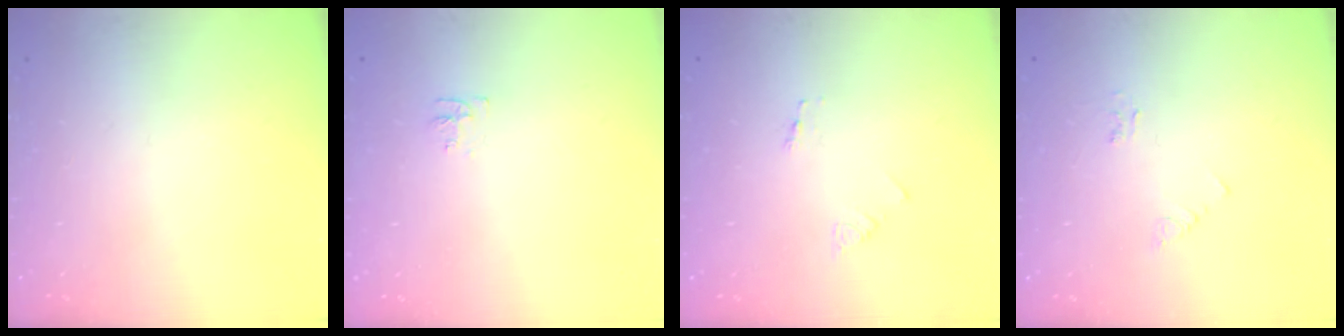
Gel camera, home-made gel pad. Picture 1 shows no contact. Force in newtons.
{"total": 3.8, "press": 3.7, "slide": 0.5}
{"total": 1.7, "press": 1.7, "slide": 0.2}
{"total": 3.9, "press": 3.9, "slide": 0.5}